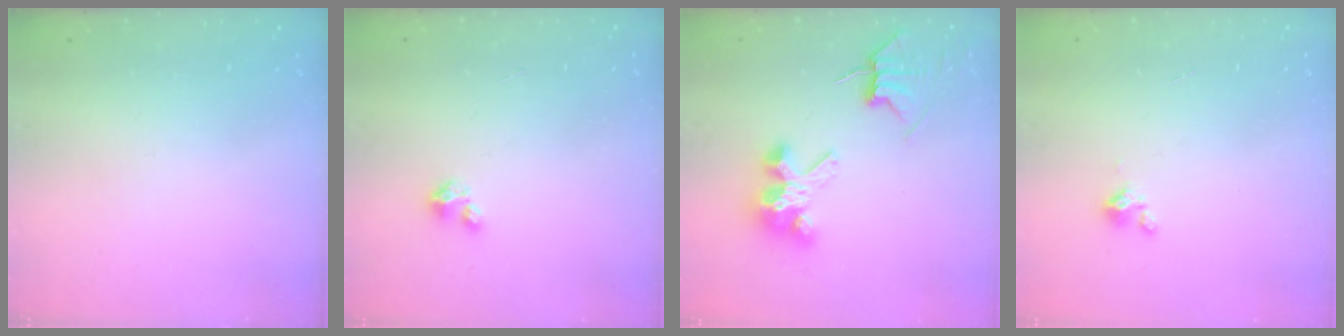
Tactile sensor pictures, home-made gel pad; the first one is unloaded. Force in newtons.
{"total": 1.6, "press": 1.6, "slide": 0.2}
{"total": 7.6, "press": 7.6, "slide": 0.8}
{"total": 0.9, "press": 0.9, "slide": 0.2}